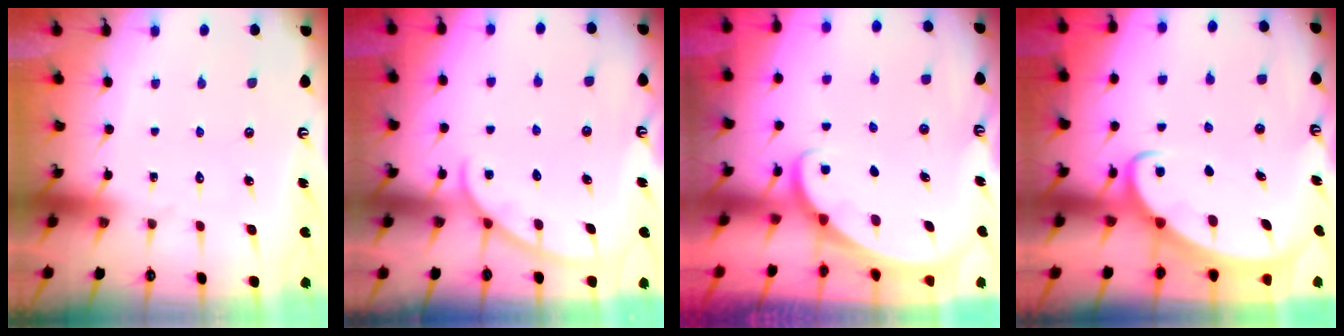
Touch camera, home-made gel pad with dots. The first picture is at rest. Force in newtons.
{"total": 2.8, "press": 2.8, "slide": 0.3}
{"total": 1.7, "press": 1.6, "slide": 0.1}
{"total": 2.5, "press": 2.4, "slide": 0.3}